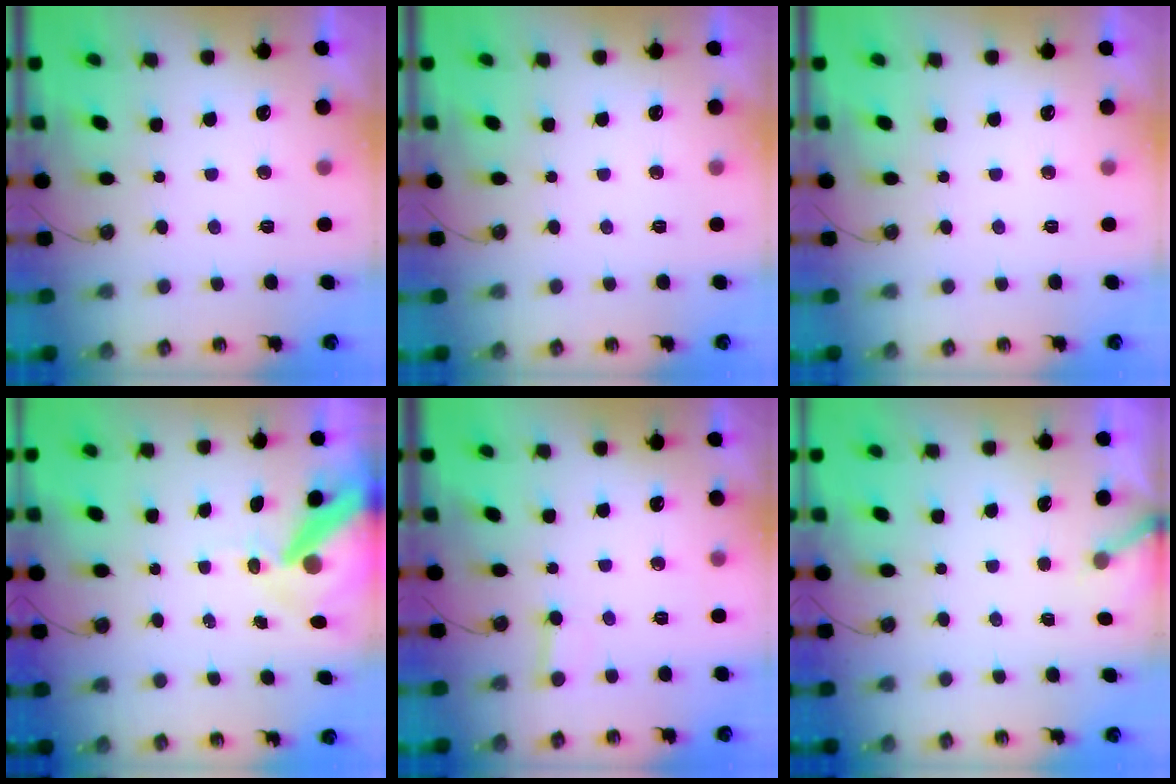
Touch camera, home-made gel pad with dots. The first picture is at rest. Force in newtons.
{"total": 0.0}
{"total": 0.0}
{"total": 11.9, "press": 11.8, "slide": 1.4}
{"total": 2.2, "press": 2.2, "slide": 0.2}
{"total": 2.7, "press": 2.7, "slide": 0.2}